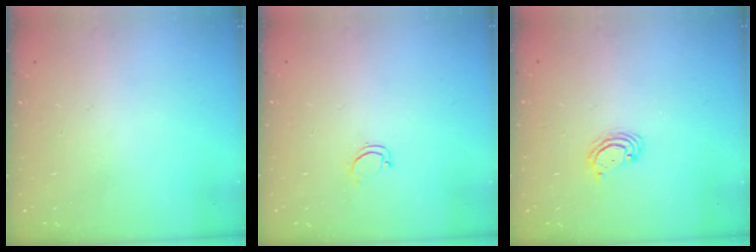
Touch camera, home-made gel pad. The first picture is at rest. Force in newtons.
{"total": 2.8, "press": 2.8, "slide": 0.2}
{"total": 3.8, "press": 3.8, "slide": 0.4}